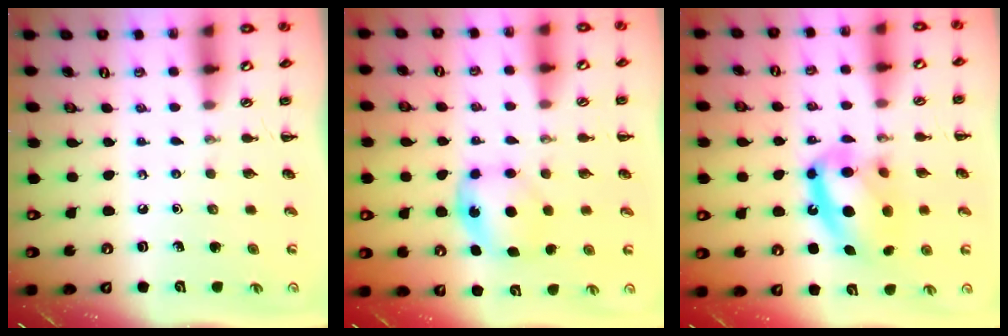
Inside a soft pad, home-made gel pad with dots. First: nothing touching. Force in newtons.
{"total": 6.1, "press": 6.1, "slide": 0.6}
{"total": 15.1, "press": 14.7, "slide": 3.7}